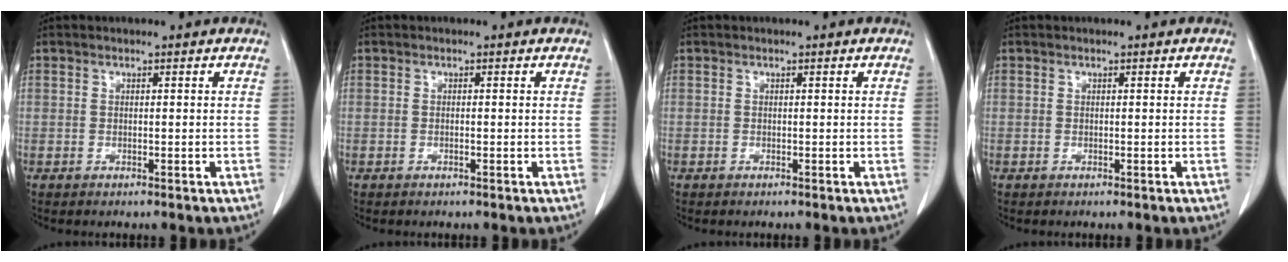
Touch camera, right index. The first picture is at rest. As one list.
[{"total": 0.0}, {"total": 0.0}, {"total": 0.0}]